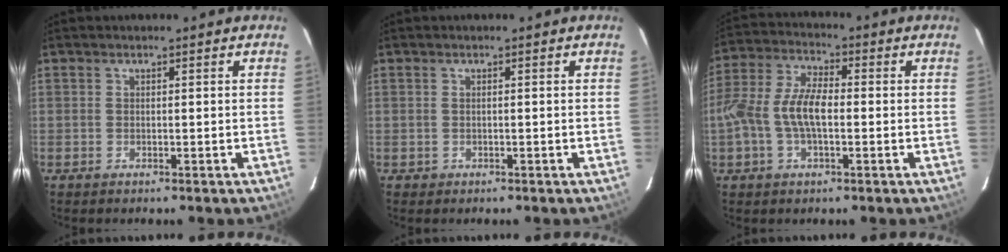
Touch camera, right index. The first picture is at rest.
{"total": 0.0}
{"total": 9.4, "force": [-1.4, 4.1, 8.3], "torque": [-0.177, 0.013, -0.027]}